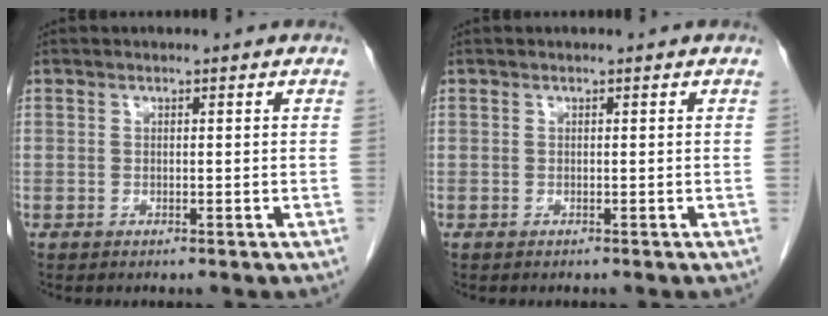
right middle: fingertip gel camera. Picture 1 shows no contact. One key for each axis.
{"total": 0.0}